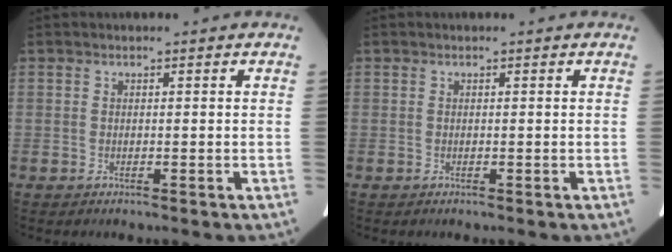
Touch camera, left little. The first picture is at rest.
{"total": 0.0}